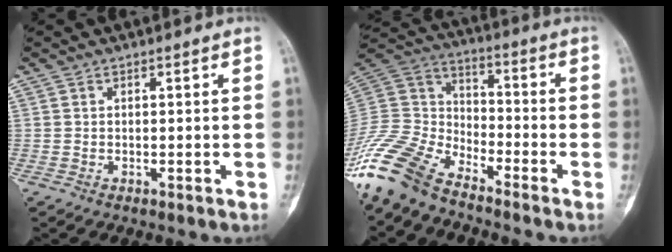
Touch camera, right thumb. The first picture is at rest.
{"total": 15.9, "force": [-12.8, 6.5, 6.9], "torque": [-0.135, 0.067, -0.259]}